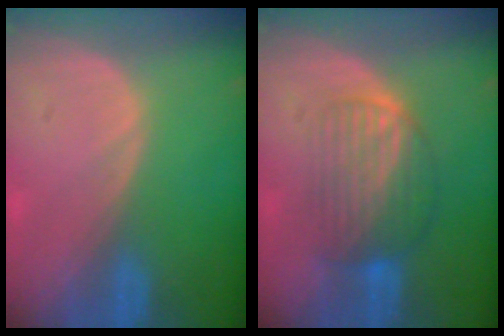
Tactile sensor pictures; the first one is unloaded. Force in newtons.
{"total": 6.7, "press": 6.4, "slide": 1.9}